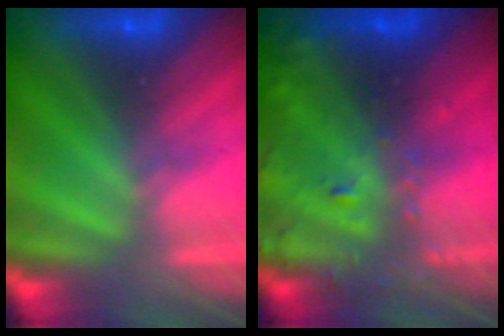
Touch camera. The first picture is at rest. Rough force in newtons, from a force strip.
{"total": 8.2}